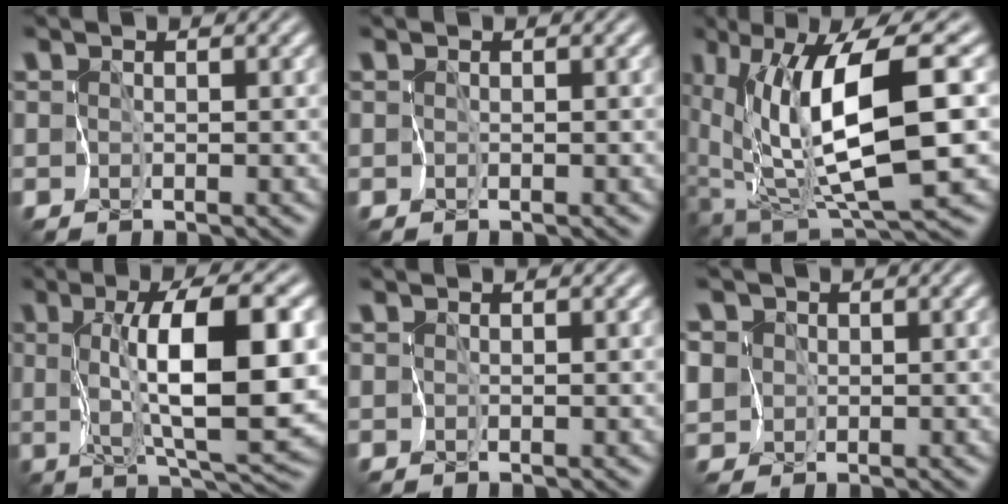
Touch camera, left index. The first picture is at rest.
{"total": 0.0}
{"total": 11.9, "force": [2.1, 3.2, 11.3], "torque": [-0.206, 0.000, 0.047]}
{"total": 9.9, "force": [1.5, 2.4, 9.5], "torque": [-0.140, 0.005, 0.031]}
{"total": 0.0}
{"total": 7.1, "force": [1.7, 6.4, 2.6], "torque": [-0.059, 0.027, -0.006]}